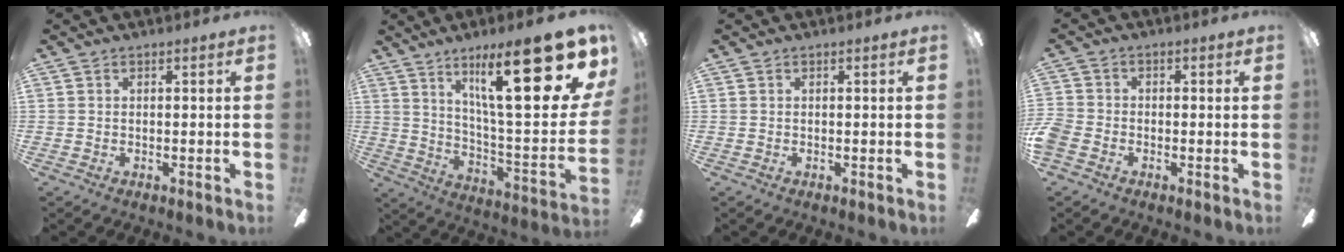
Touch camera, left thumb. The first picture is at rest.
{"total": 27.0, "force": [14.3, 6.0, 22.1], "torque": [-0.334, -0.091, 0.228]}
{"total": 0.0}
{"total": 4.0, "force": [-2.1, 2.9, 1.8], "torque": [-0.039, 0.014, -0.039]}